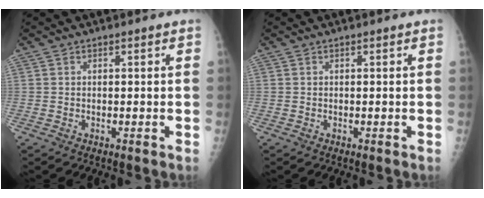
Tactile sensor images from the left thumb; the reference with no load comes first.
{"total": 0.0}